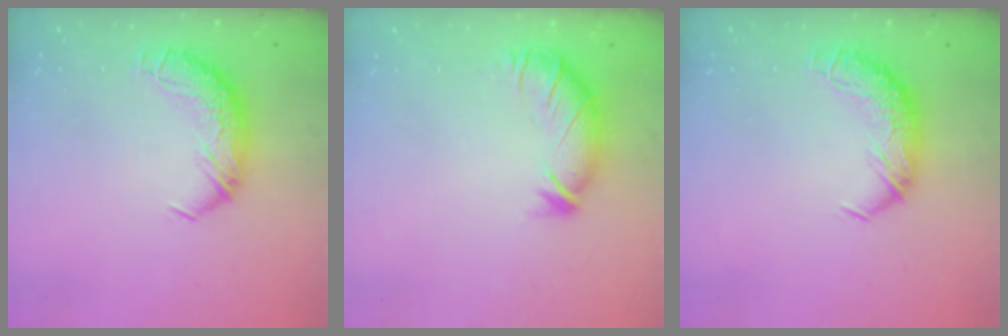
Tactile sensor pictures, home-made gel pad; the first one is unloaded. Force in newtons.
{"total": 2.9, "press": 2.3, "slide": 1.7}
{"total": 0.0}